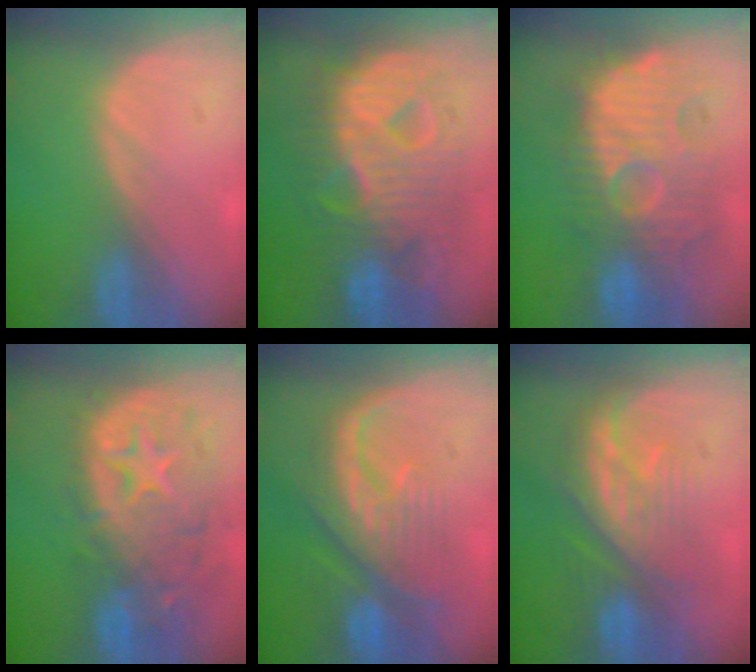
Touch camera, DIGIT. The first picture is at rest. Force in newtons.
{"total": 12.7, "press": 12.7, "slide": 1.3}
{"total": 12.4, "press": 12.0, "slide": 3.4}
{"total": 14.0, "press": 11.2, "slide": 8.3}
{"total": 10.3, "press": 9.1, "slide": 4.9}
{"total": 8.4, "press": 8.1, "slide": 1.9}